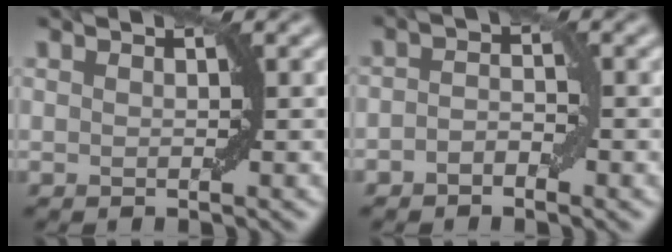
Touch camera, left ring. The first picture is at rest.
{"total": 1.6, "force": [-0.9, 0.9, 1.1], "torque": [-0.021, 0.005, -0.020]}